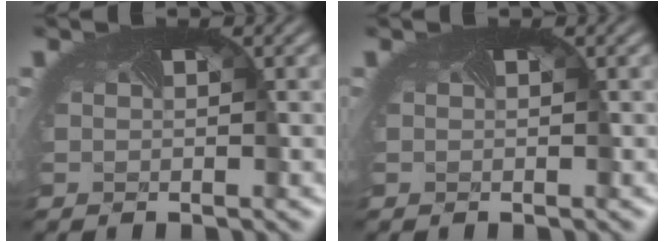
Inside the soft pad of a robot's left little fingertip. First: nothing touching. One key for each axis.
{"total": 0.0}